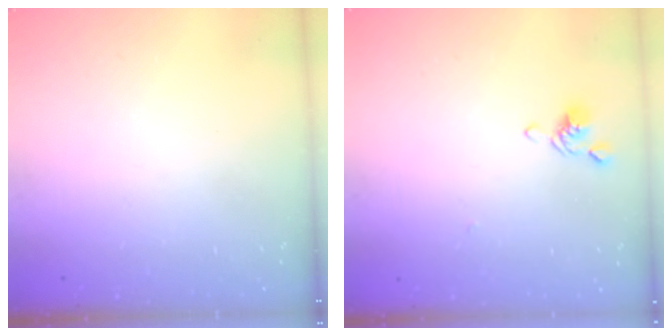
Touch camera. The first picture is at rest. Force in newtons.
{"total": 2.1, "press": 2.0, "slide": 0.7}